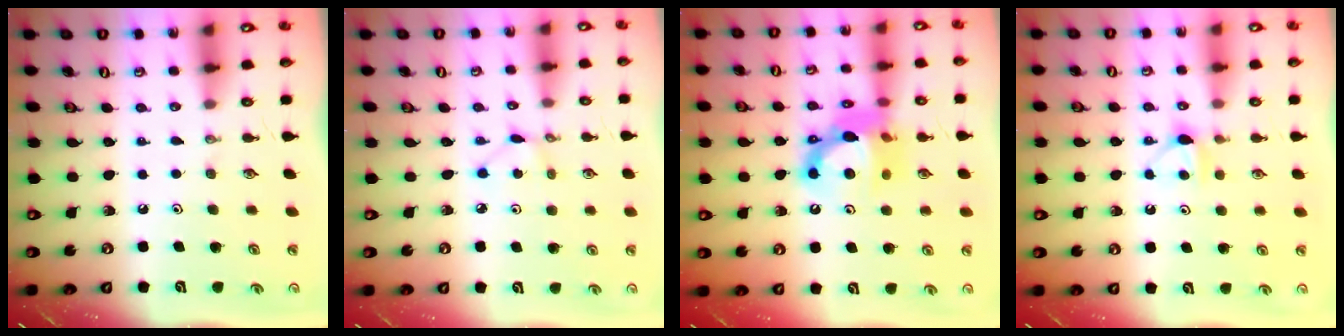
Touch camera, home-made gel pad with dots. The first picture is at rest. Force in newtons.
{"total": 2.1, "press": 2.1, "slide": 0.3}
{"total": 13.4, "press": 13.3, "slide": 1.9}
{"total": 6.6, "press": 6.5, "slide": 0.7}